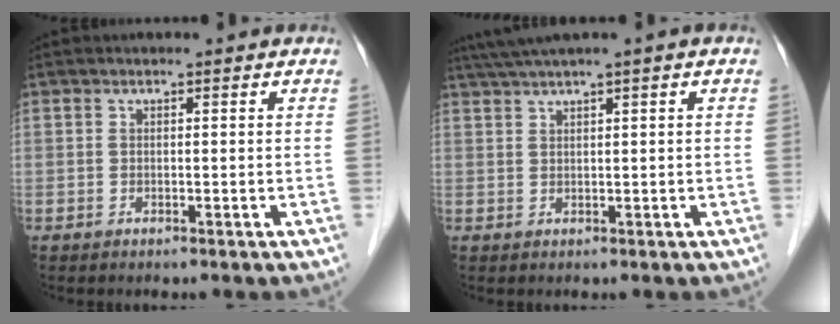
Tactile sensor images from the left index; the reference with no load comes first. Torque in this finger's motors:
{"motor_torque": [0.21, -0.82, 0.96, 0.16]}